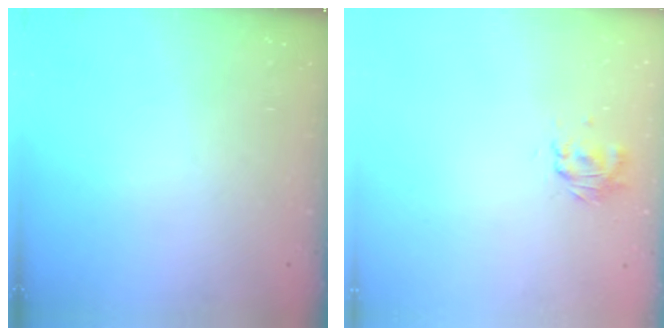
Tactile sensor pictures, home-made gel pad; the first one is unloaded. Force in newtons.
{"total": 1.3, "press": 1.2, "slide": 0.4}